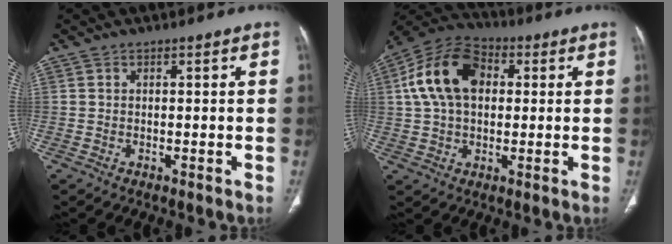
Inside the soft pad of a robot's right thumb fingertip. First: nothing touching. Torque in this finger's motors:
{"motor_torque": [-0.73, 1.71, 1.39, -0.13, 0.20]}